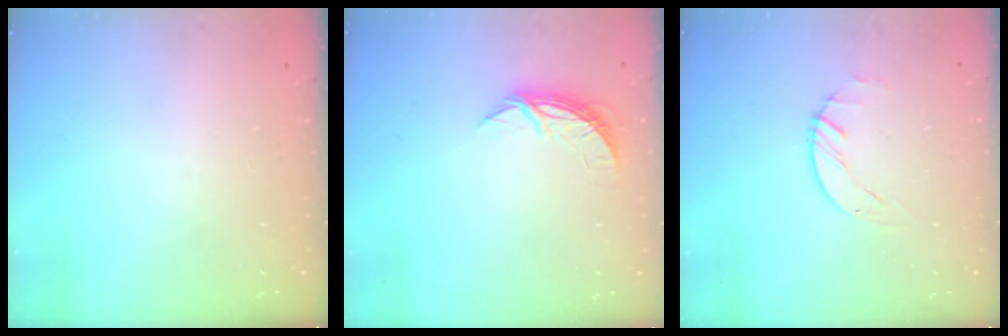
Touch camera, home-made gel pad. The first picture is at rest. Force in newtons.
{"total": 5.7, "press": 5.7, "slide": 0.3}
{"total": 0.7, "press": 0.7, "slide": 0.2}